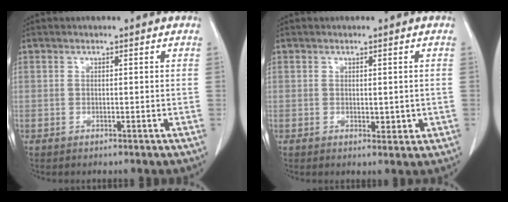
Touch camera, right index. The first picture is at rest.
{"total": 2.1, "force": [-0.1, 1.2, 1.8], "torque": [-0.020, -0.004, 0.003]}